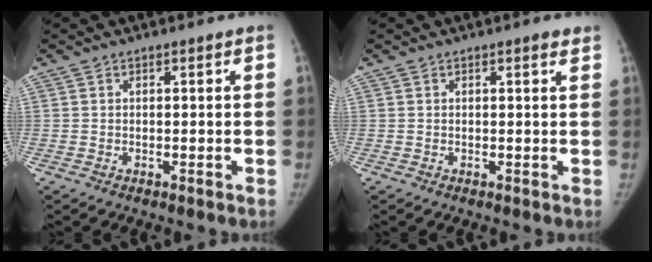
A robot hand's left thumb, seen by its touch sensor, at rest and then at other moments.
{"total": 1.1, "force": [0.8, 0.2, 0.8], "torque": [-0.009, -0.004, 0.011]}